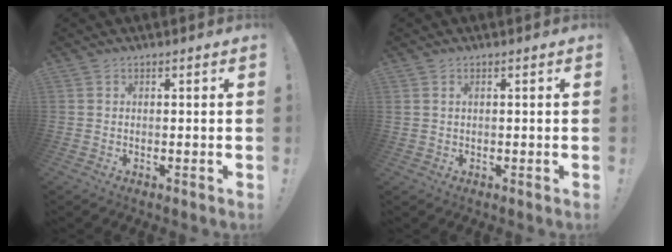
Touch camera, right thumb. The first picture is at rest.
{"total": 0.9, "force": [0.4, 0.6, 0.6], "torque": [-0.022, 0.005, 0.009]}